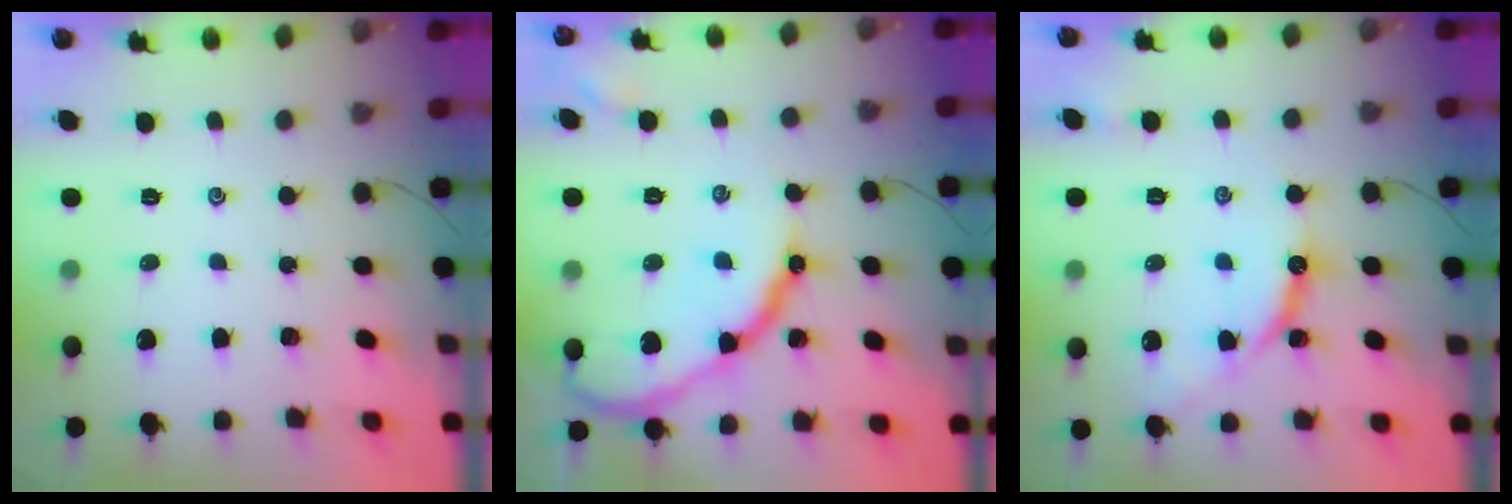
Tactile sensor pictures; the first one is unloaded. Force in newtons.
{"total": 17.6, "press": 17.6, "slide": 1.6}
{"total": 9.7, "press": 9.7, "slide": 0.6}